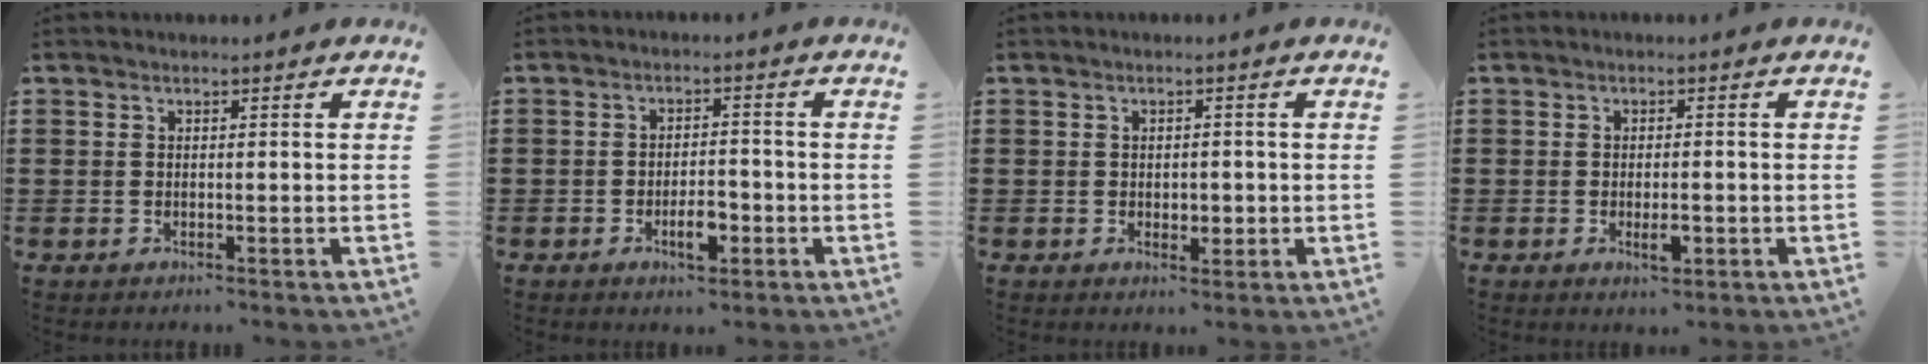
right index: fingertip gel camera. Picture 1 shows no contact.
{"total": 4.3, "force": [-1.9, 1.7, 3.5], "torque": [-0.058, 0.006, -0.034]}
{"total": 1.7, "force": [-0.1, 1.3, 1.1], "torque": [-0.015, 0.003, -0.007]}
{"total": 2.6, "force": [-0.8, 1.0, 2.3], "torque": [-0.041, 0.000, -0.015]}